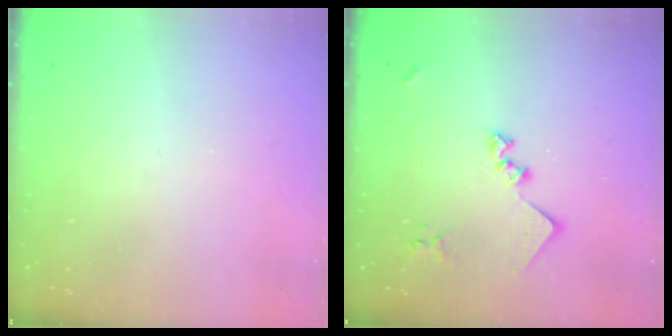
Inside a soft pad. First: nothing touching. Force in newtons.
{"total": 12.7, "press": 12.7, "slide": 0.6}